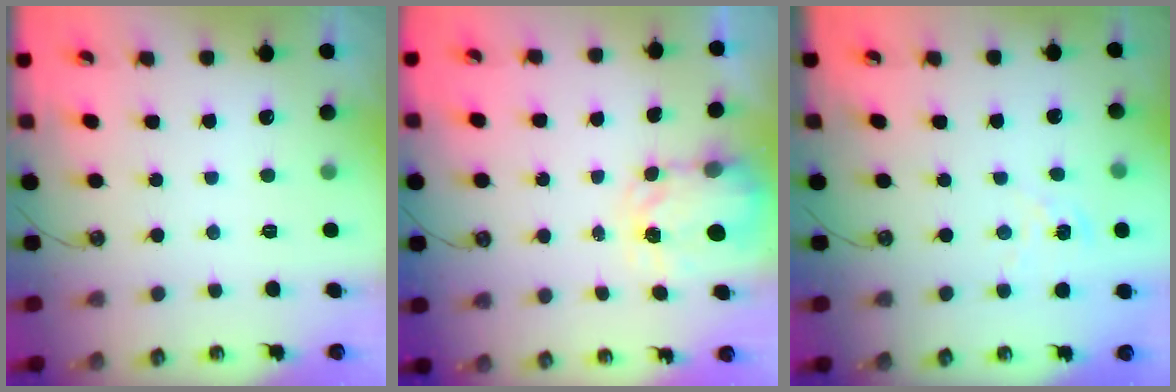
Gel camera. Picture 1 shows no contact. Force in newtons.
{"total": 3.8, "press": 3.7, "slide": 0.5}
{"total": 1.9, "press": 1.9, "slide": 0.2}